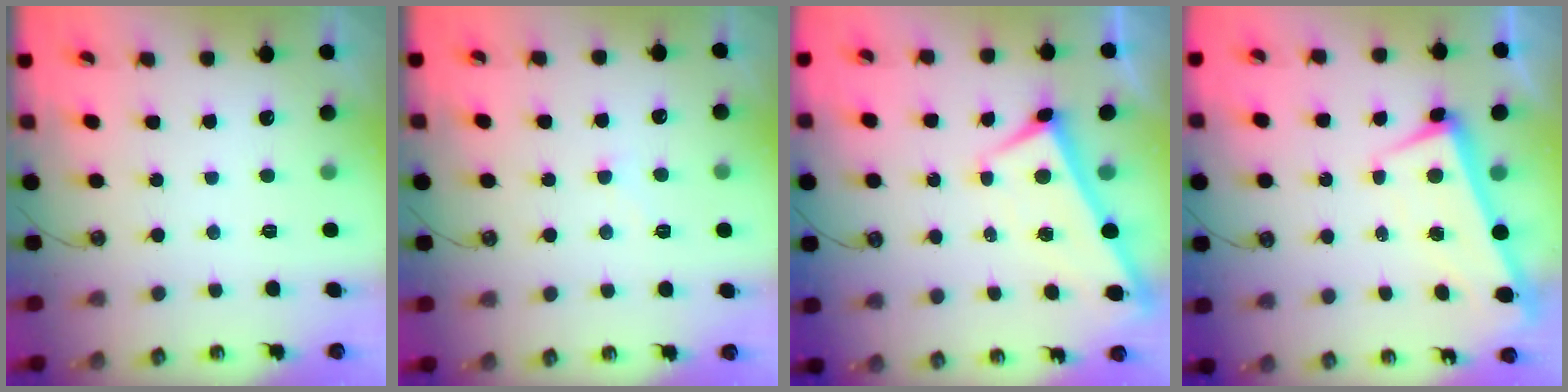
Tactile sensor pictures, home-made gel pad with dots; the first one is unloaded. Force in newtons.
{"total": 2.2, "press": 2.2, "slide": 0.4}
{"total": 1.9, "press": 1.9, "slide": 0.2}
{"total": 1.8, "press": 0.8, "slide": 1.6}